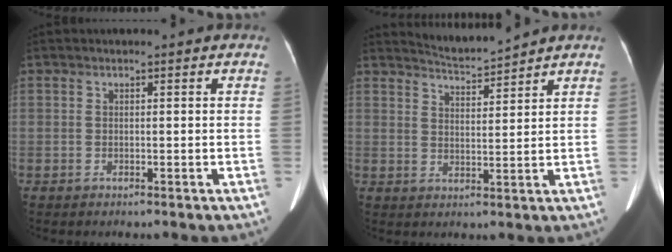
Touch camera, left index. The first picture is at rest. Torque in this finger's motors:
{"motor_torque": [0.56, -1.03, -0.03, 0.01]}